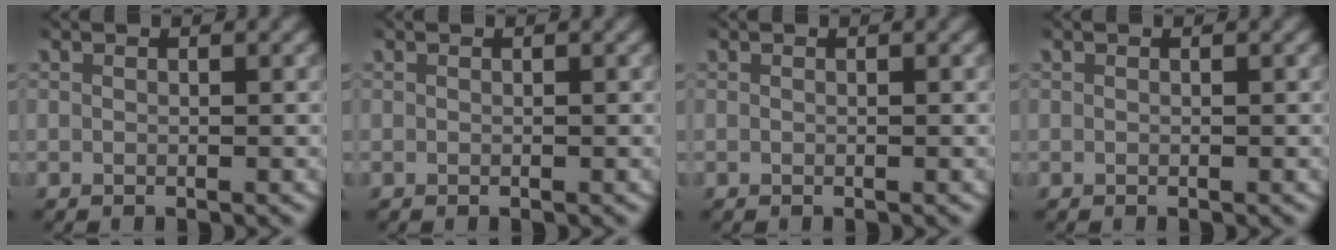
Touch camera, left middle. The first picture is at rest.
{"total": 0.0}
{"total": 0.0}
{"total": 0.0}